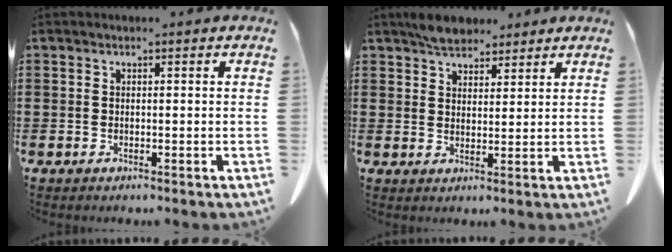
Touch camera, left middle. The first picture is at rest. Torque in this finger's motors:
{"motor_torque": [0.34, 0.32, 0.09, 0.03]}